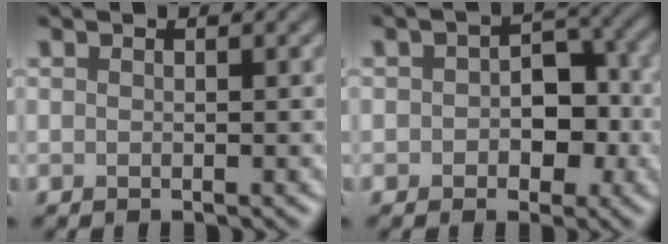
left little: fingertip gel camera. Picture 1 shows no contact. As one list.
[{"total": 4.5, "force": [-0.6, 3.1, 3.2], "torque": [-0.030, 0.000, -0.011]}]